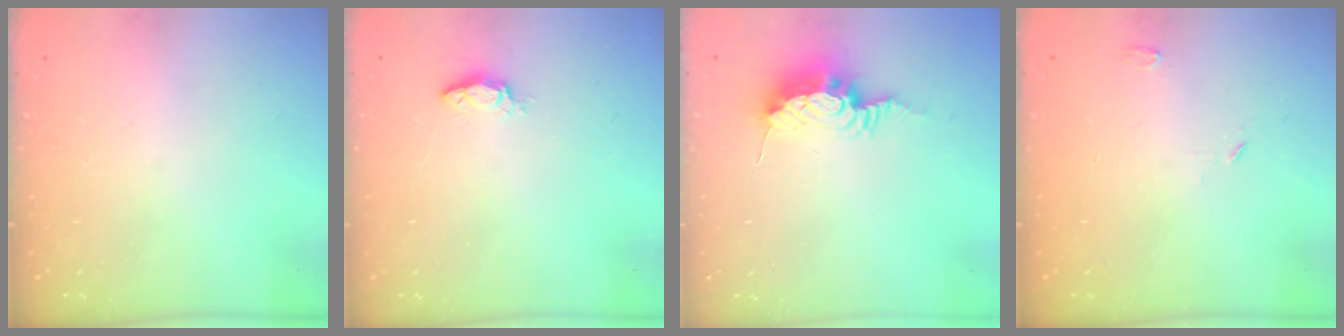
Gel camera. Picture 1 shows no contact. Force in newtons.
{"total": 3.5, "press": 3.5, "slide": 0.4}
{"total": 9.2, "press": 9.2, "slide": 1.1}
{"total": 2.8, "press": 2.8, "slide": 0.2}